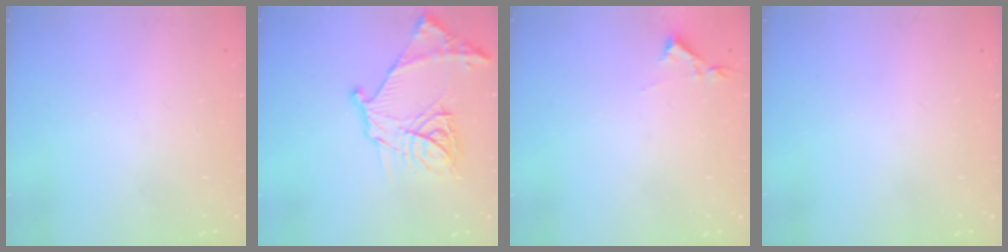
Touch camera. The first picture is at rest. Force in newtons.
{"total": 18.4, "press": 18.3, "slide": 1.9}
{"total": 2.9, "press": 2.9, "slide": 0.5}
{"total": 0.0}